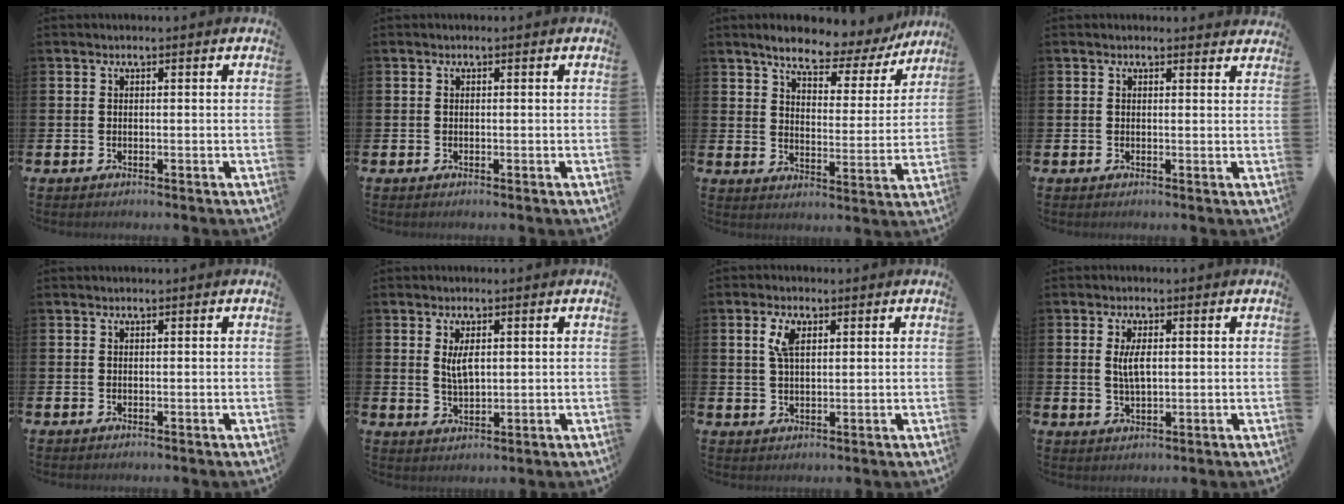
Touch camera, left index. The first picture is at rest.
{"total": 0.0}
{"total": 7.0, "force": [6.1, 2.2, 2.6], "torque": [-0.071, -0.042, 0.099]}
{"total": 0.9, "force": [0.9, 0.3, 0.1], "torque": [0.010, -0.002, 0.014]}
{"total": 0.0}
{"total": 3.1, "force": [1.3, 1.3, 2.4], "torque": [-0.034, -0.002, 0.018]}
{"total": 3.9, "force": [2.1, 1.6, 2.8], "torque": [-0.038, -0.002, 0.032]}
{"total": 3.4, "force": [0.8, 1.4, 3.0], "torque": [-0.052, 0.003, 0.010]}